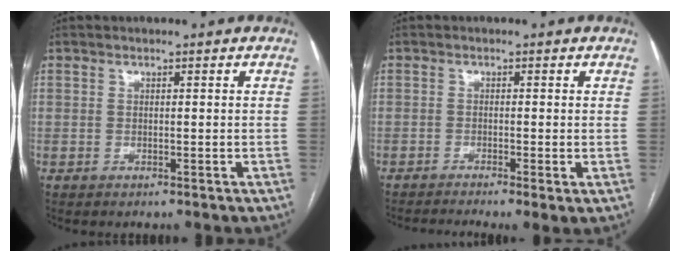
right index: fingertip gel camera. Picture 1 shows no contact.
{"total": 5.1, "force": [-3.3, 0.5, 3.9], "torque": [-0.056, -0.010, -0.054]}